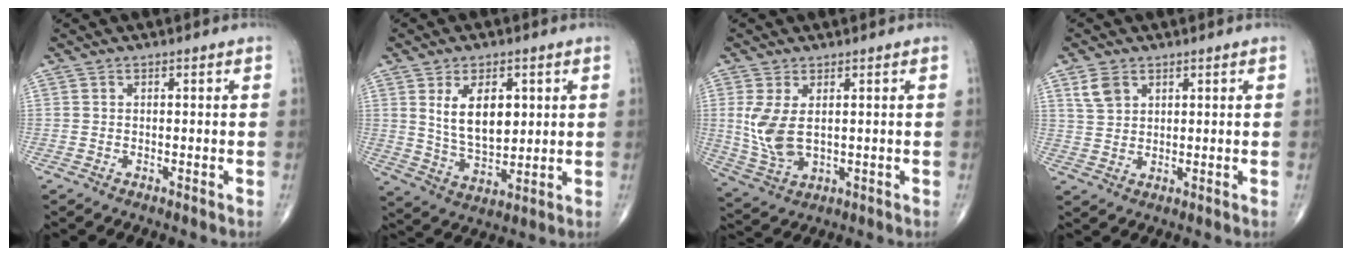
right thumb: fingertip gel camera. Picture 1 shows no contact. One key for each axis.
{"total": 10.7, "fx": 2.8, "fy": 6.0, "fz": 8.4, "tx": -0.121, "ty": -0.022, "tz": 0.062}
{"total": 7.9, "fx": 1.1, "fy": 4.3, "fz": 6.5, "tx": -0.142, "ty": -0.011, "tz": 0.036}
{"total": 4.3, "fx": 2.3, "fy": 2.9, "fz": 2.2, "tx": -0.035, "ty": -0.006, "tz": 0.051}